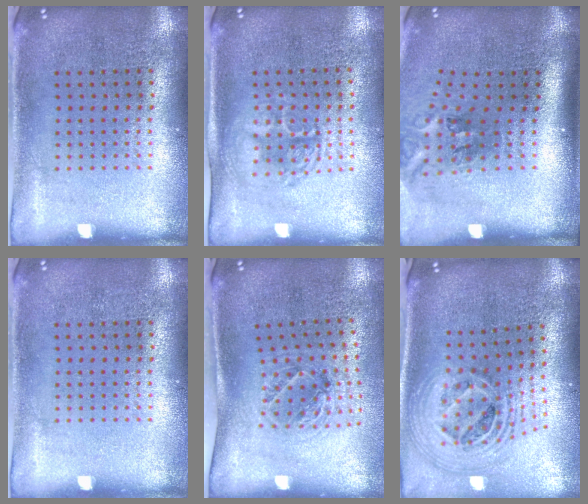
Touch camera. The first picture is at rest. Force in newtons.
{"total": 1.5, "press": 1.3, "slide": 0.6}
{"total": 2.1, "press": 1.3, "slide": 1.6}
{"total": 0.0}
{"total": 1.2, "press": 1.1, "slide": 0.5}
{"total": 2.6, "press": 1.9, "slide": 1.8}